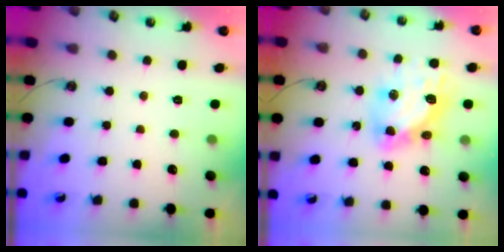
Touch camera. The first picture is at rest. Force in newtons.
{"total": 12.9, "press": 12.8, "slide": 1.3}